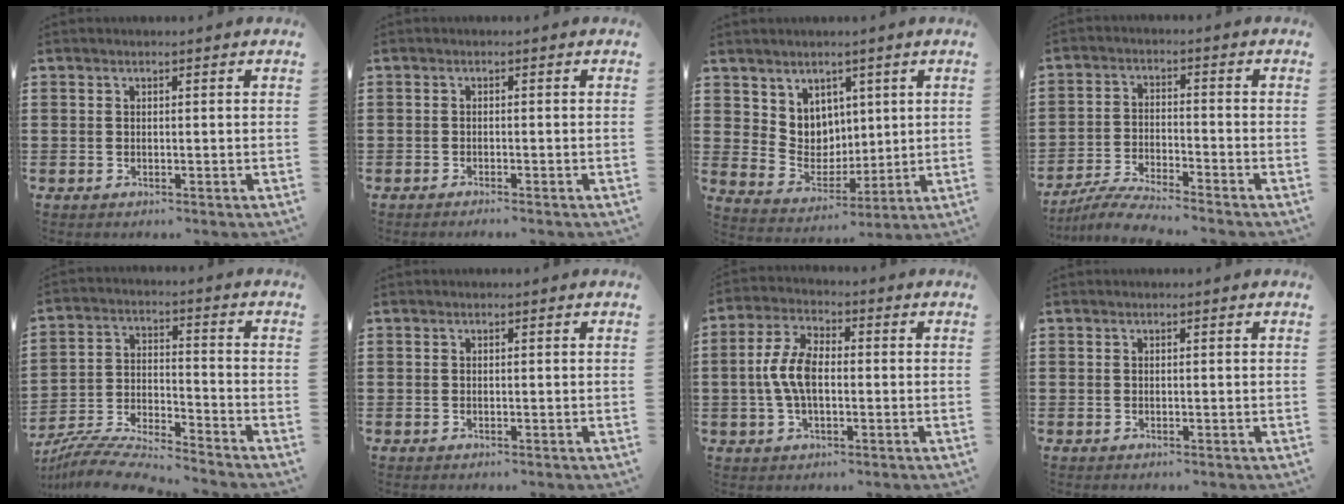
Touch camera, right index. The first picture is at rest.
{"total": 0.8, "force": [-0.8, -0.1, 0.2], "torque": [-0.006, -0.002, -0.016]}
{"total": 6.1, "force": [3.6, 4.9, 0.3], "torque": [-0.032, -0.014, 0.069]}
{"total": 4.9, "force": [-4.7, -0.1, 1.4], "torque": [-0.040, -0.008, -0.094]}
{"total": 7.1, "force": [-6.9, 0.3, 1.7], "torque": [-0.048, -0.006, -0.140]}
{"total": 0.0}
{"total": 6.9, "force": [-0.5, 3.3, 6.0], "torque": [-0.136, -0.001, -0.016]}
{"total": 0.0}